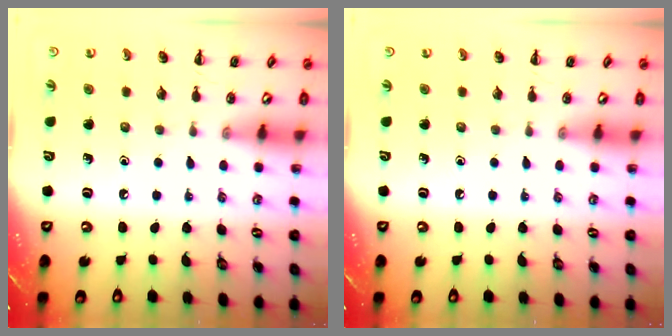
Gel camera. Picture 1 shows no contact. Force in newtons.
{"total": 0.0}